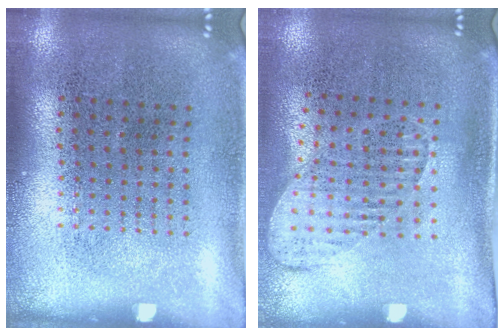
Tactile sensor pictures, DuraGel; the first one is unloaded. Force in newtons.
{"total": 1.4, "press": 1.1, "slide": 0.8}